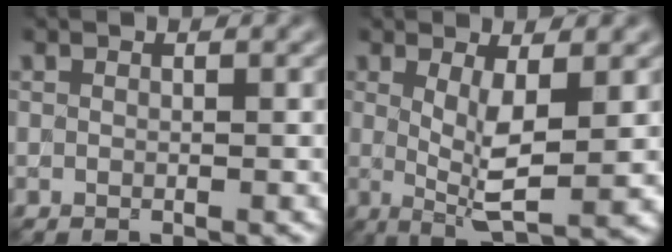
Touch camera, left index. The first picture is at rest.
{"total": 4.9, "force": [0.6, 1.3, 4.7], "torque": [-0.089, -0.010, 0.012]}